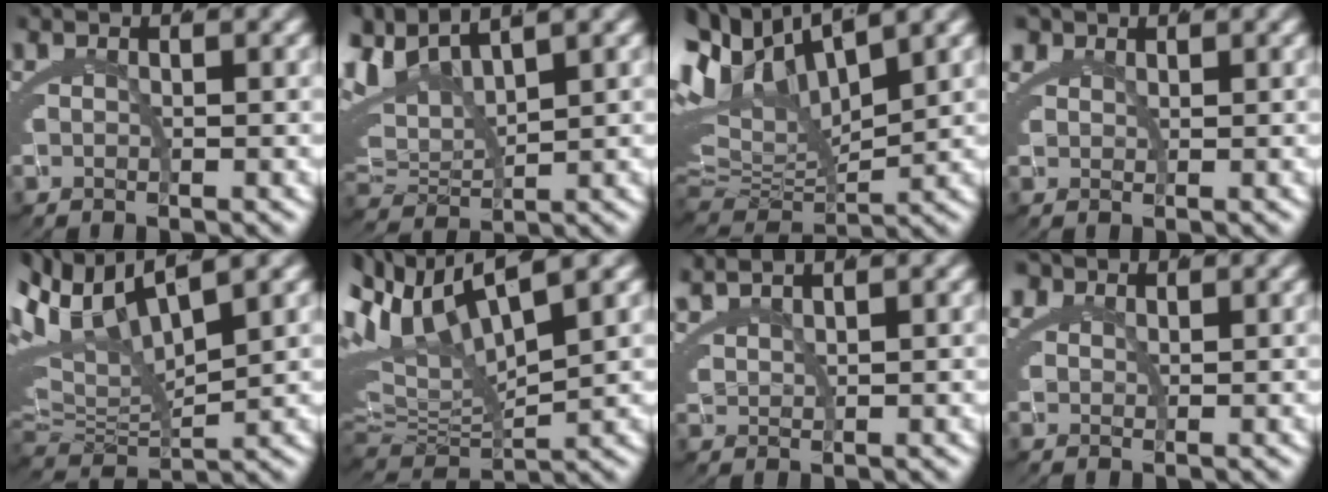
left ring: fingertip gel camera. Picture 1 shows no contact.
{"total": 8.8, "force": [3.1, 5.9, 5.7], "torque": [-0.146, 0.000, 0.053]}
{"total": 12.2, "force": [4.2, 7.8, 8.4], "torque": [-0.186, -0.005, 0.071]}
{"total": 2.2, "force": [1.6, 1.2, 0.9], "torque": [-0.031, -0.004, 0.035]}
{"total": 10.1, "force": [3.9, 6.2, 7.0], "torque": [-0.151, 0.004, 0.063]}
{"total": 9.9, "force": [4.2, 5.3, 7.2], "torque": [-0.156, 0.011, 0.071]}
{"total": 2.9, "force": [2.6, 0.4, 1.1], "torque": [-0.035, 0.001, 0.055]}
{"total": 2.4, "force": [1.5, 1.5, 1.0], "torque": [-0.034, -0.004, 0.032]}